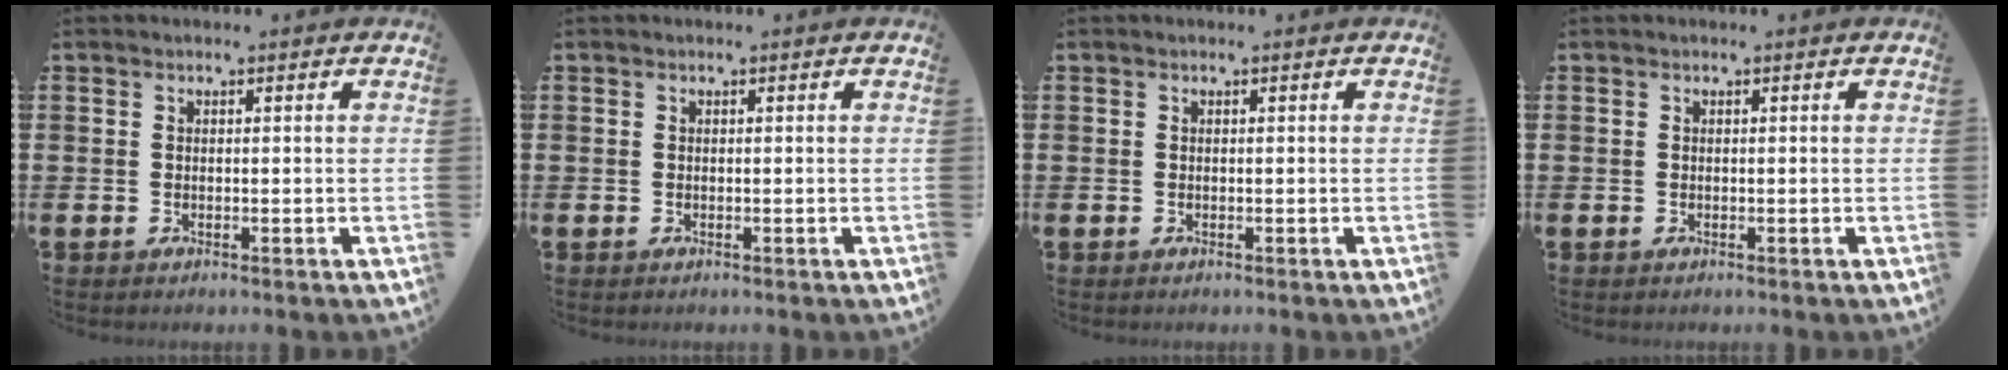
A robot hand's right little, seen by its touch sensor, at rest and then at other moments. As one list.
[{"total": 0.0}, {"total": 0.0}, {"total": 0.0}]